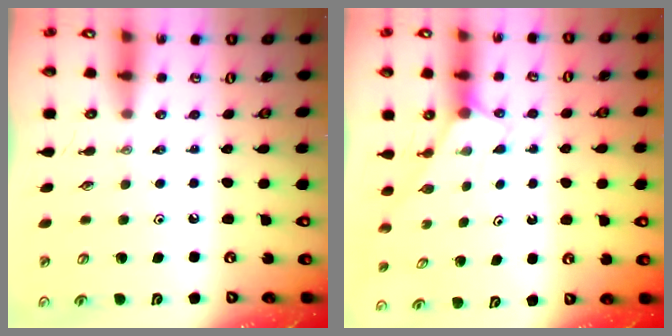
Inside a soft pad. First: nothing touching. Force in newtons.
{"total": 2.3, "press": 2.3, "slide": 0.2}